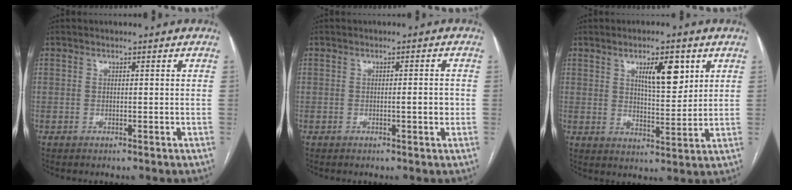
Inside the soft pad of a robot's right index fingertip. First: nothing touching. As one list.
[{"total": 2.2, "force": [-0.4, 0.2, 2.2], "torque": [-0.032, 0.000, -0.007]}, {"total": 7.6, "force": [3.5, 2.1, 6.4], "torque": [-0.103, 0.000, 0.059]}]